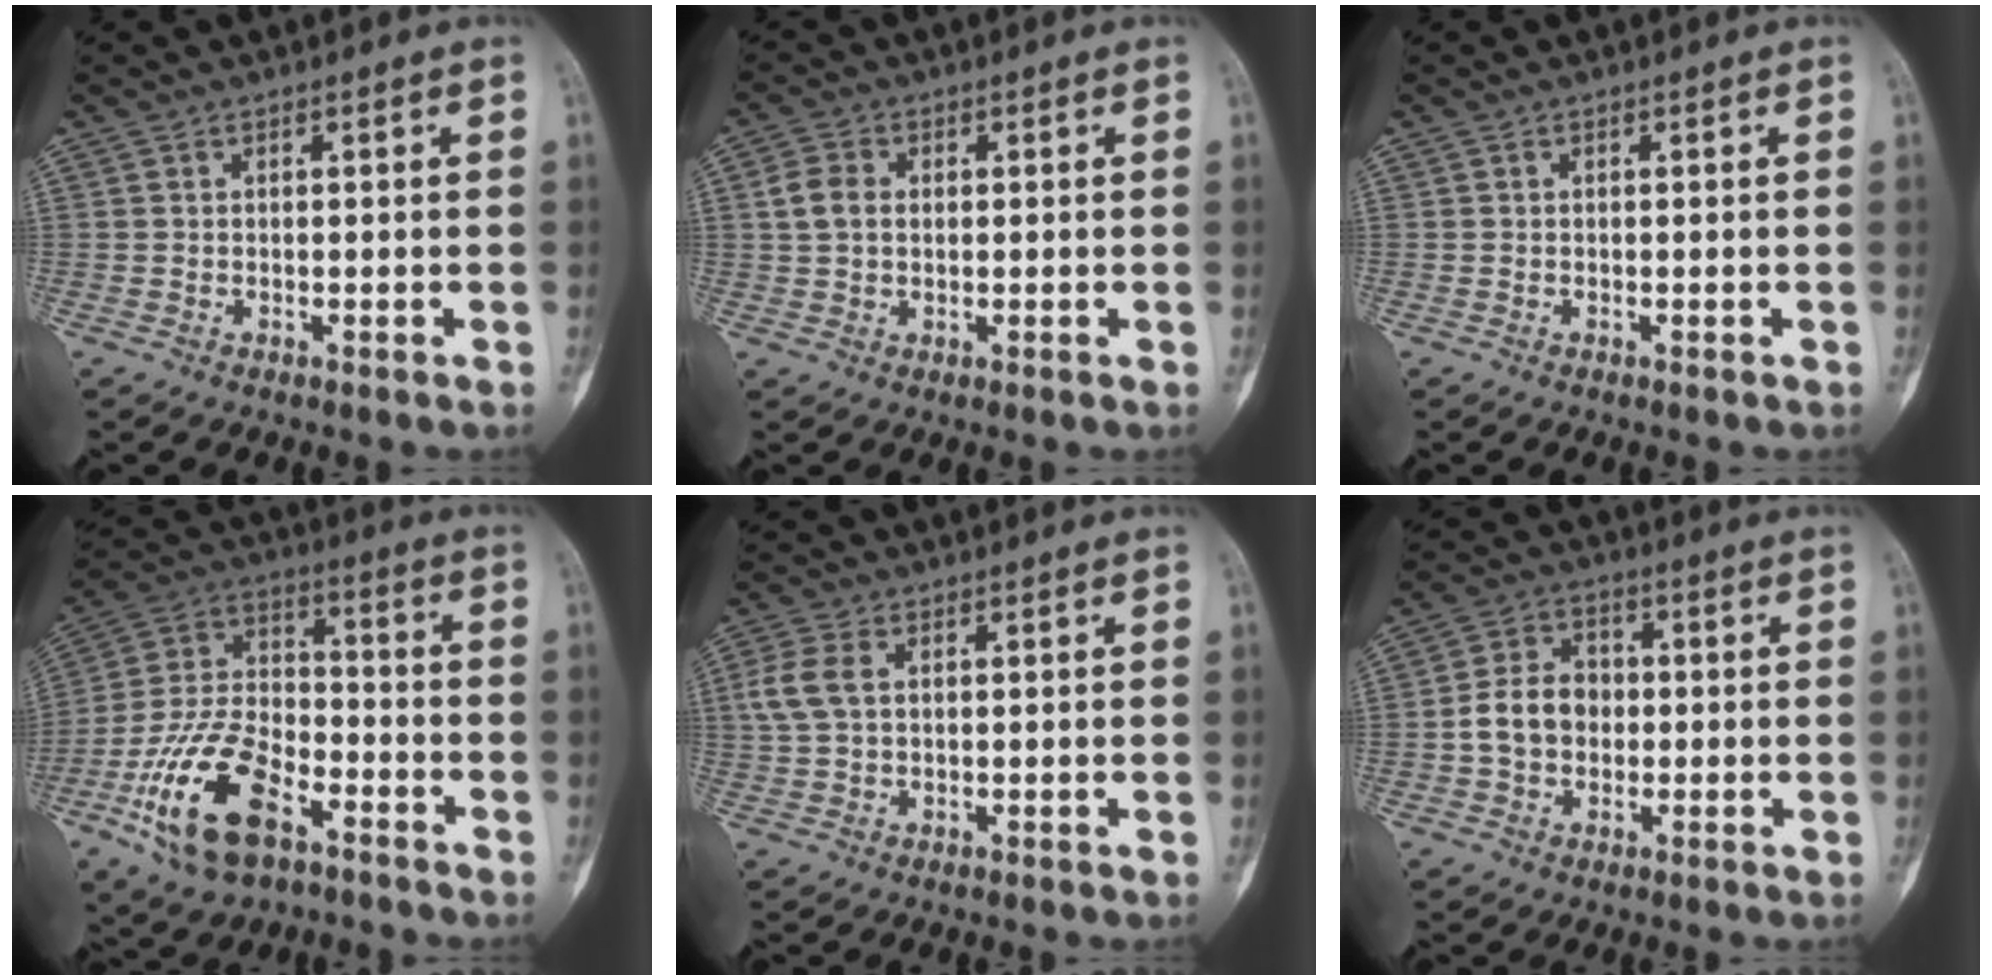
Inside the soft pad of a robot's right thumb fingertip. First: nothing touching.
{"total": 4.5, "force": [0.8, 3.4, 2.9], "torque": [-0.054, 0.006, 0.011]}
{"total": 0.0}
{"total": 18.2, "force": [-8.9, 9.3, 12.9], "torque": [-0.248, 0.047, -0.164]}
{"total": 5.5, "force": [1.1, 3.5, 4.1], "torque": [-0.103, 0.010, 0.022]}
{"total": 8.0, "force": [-0.7, 6.3, 4.8], "torque": [-0.068, 0.021, -0.021]}